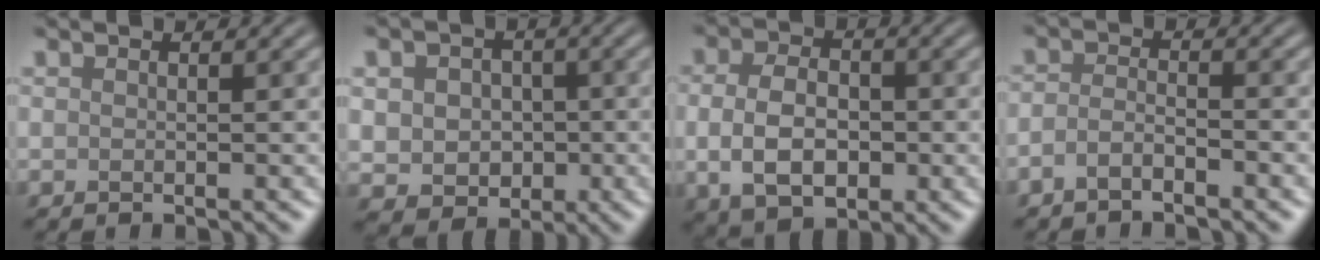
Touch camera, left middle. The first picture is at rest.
{"total": 5.6, "force": [-0.1, 4.7, 3.0], "torque": [-0.043, 0.000, -0.010]}
{"total": 5.7, "force": [-0.7, 3.7, 4.3], "torque": [-0.084, -0.005, -0.015]}
{"total": 1.9, "force": [-1.4, 0.6, 1.2], "torque": [-0.026, 0.003, -0.032]}